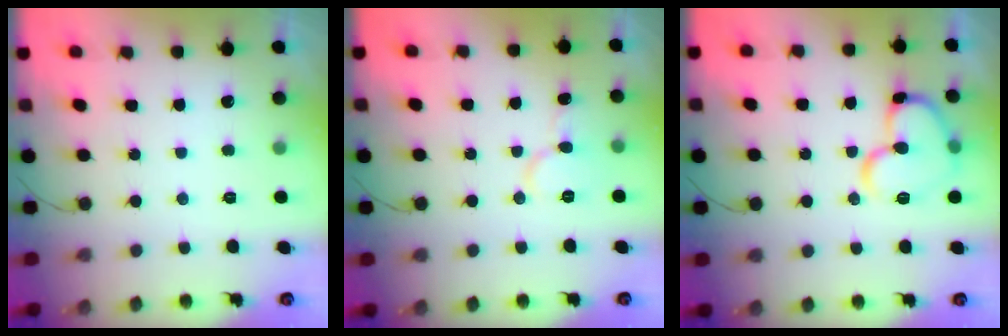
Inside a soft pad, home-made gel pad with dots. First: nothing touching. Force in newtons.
{"total": 6.9, "press": 6.9, "slide": 0.9}
{"total": 14.1, "press": 14.0, "slide": 1.7}